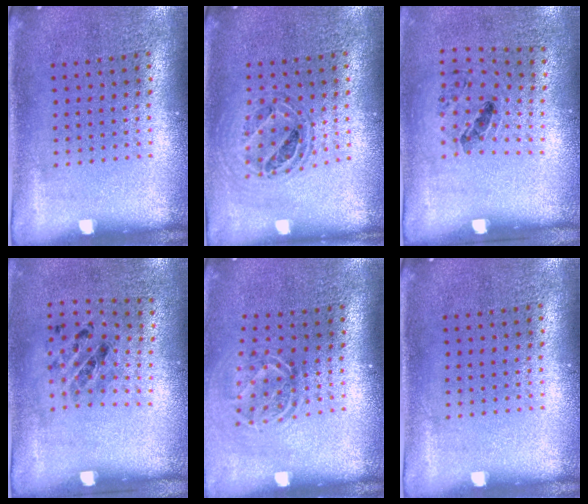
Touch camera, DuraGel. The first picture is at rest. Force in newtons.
{"total": 0.9, "press": 0.8, "slide": 0.2}
{"total": 1.2, "press": 0.7, "slide": 1.0}
{"total": 1.2, "press": 0.6, "slide": 1.1}
{"total": 1.7, "press": 1.2, "slide": 1.2}
{"total": 0.0}